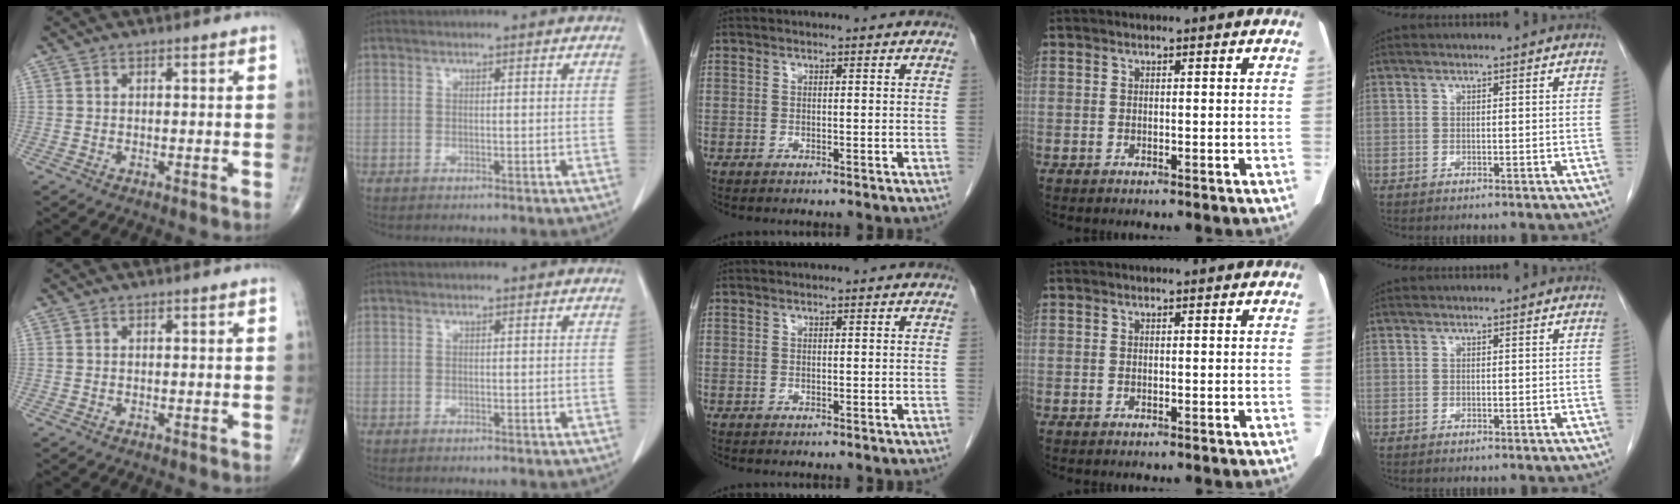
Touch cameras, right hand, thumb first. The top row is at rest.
{}